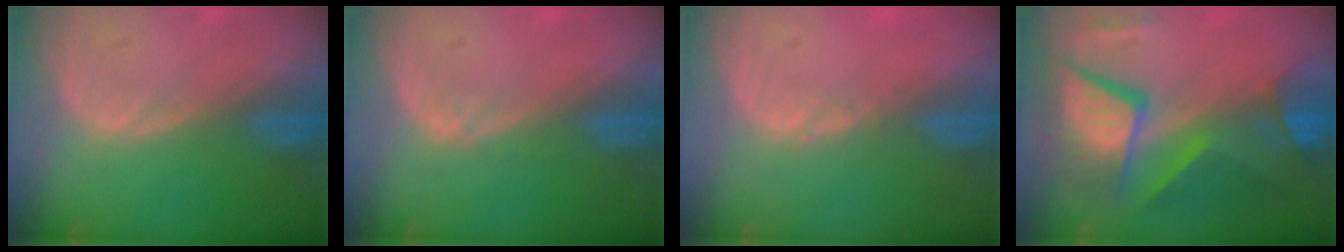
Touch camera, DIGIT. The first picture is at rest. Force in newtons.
{"total": 0.7, "press": 0.6, "slide": 0.2}
{"total": 0.6, "press": 0.5, "slide": 0.3}
{"total": 11.5, "press": 11.4, "slide": 1.3}